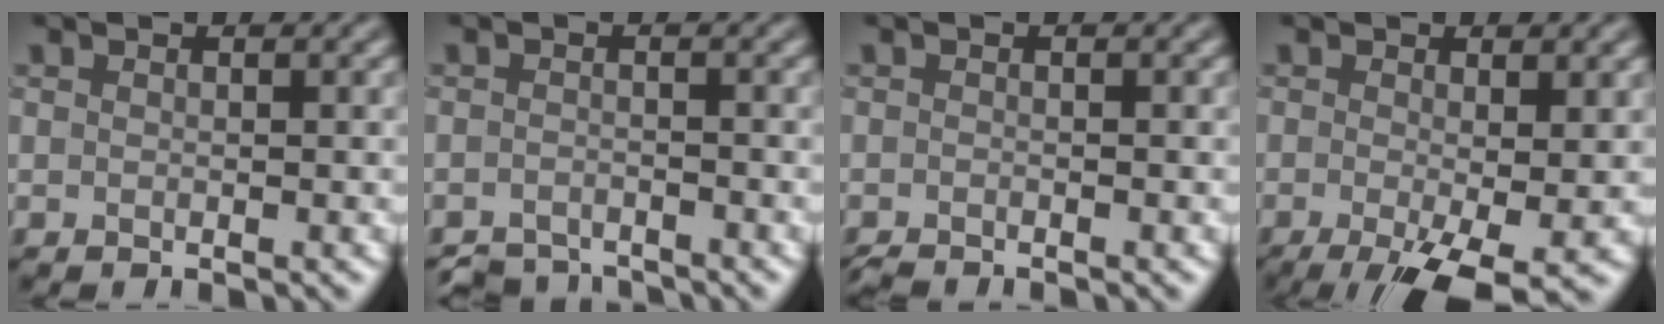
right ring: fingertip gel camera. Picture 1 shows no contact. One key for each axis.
{"total": 3.3, "fx": -3.2, "fy": 0.7, "fz": 0.5, "tx": -0.005, "ty": -0.004, "tz": -0.062}
{"total": 1.1, "fx": -1.1, "fy": -0.1, "fz": 0.2, "tx": -0.005, "ty": -0.004, "tz": -0.027}
{"total": 7.4, "fx": -3.1, "fy": 2.4, "fz": 6.2, "tx": -0.115, "ty": -0.012, "tz": -0.049}